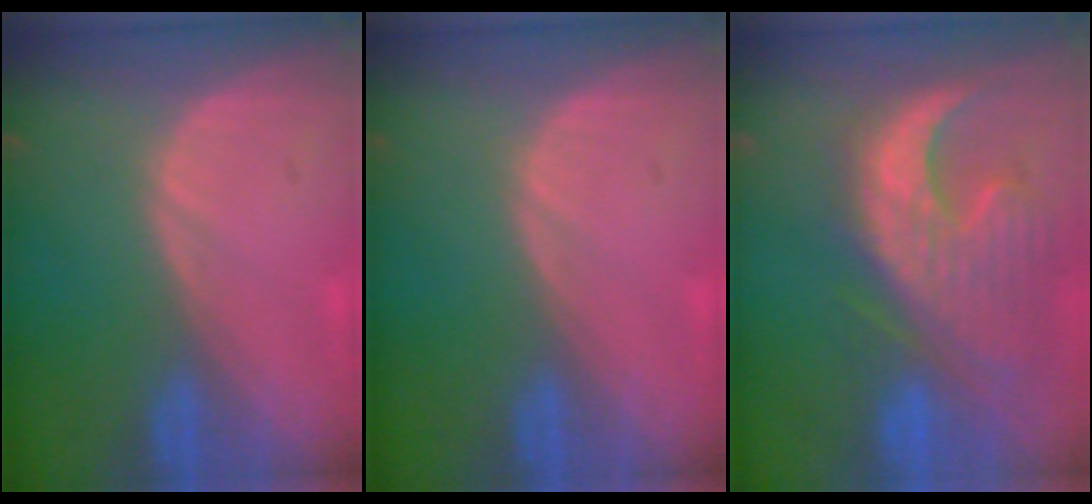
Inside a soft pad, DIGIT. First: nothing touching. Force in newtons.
{"total": 0.0}
{"total": 13.2, "press": 11.4, "slide": 6.8}